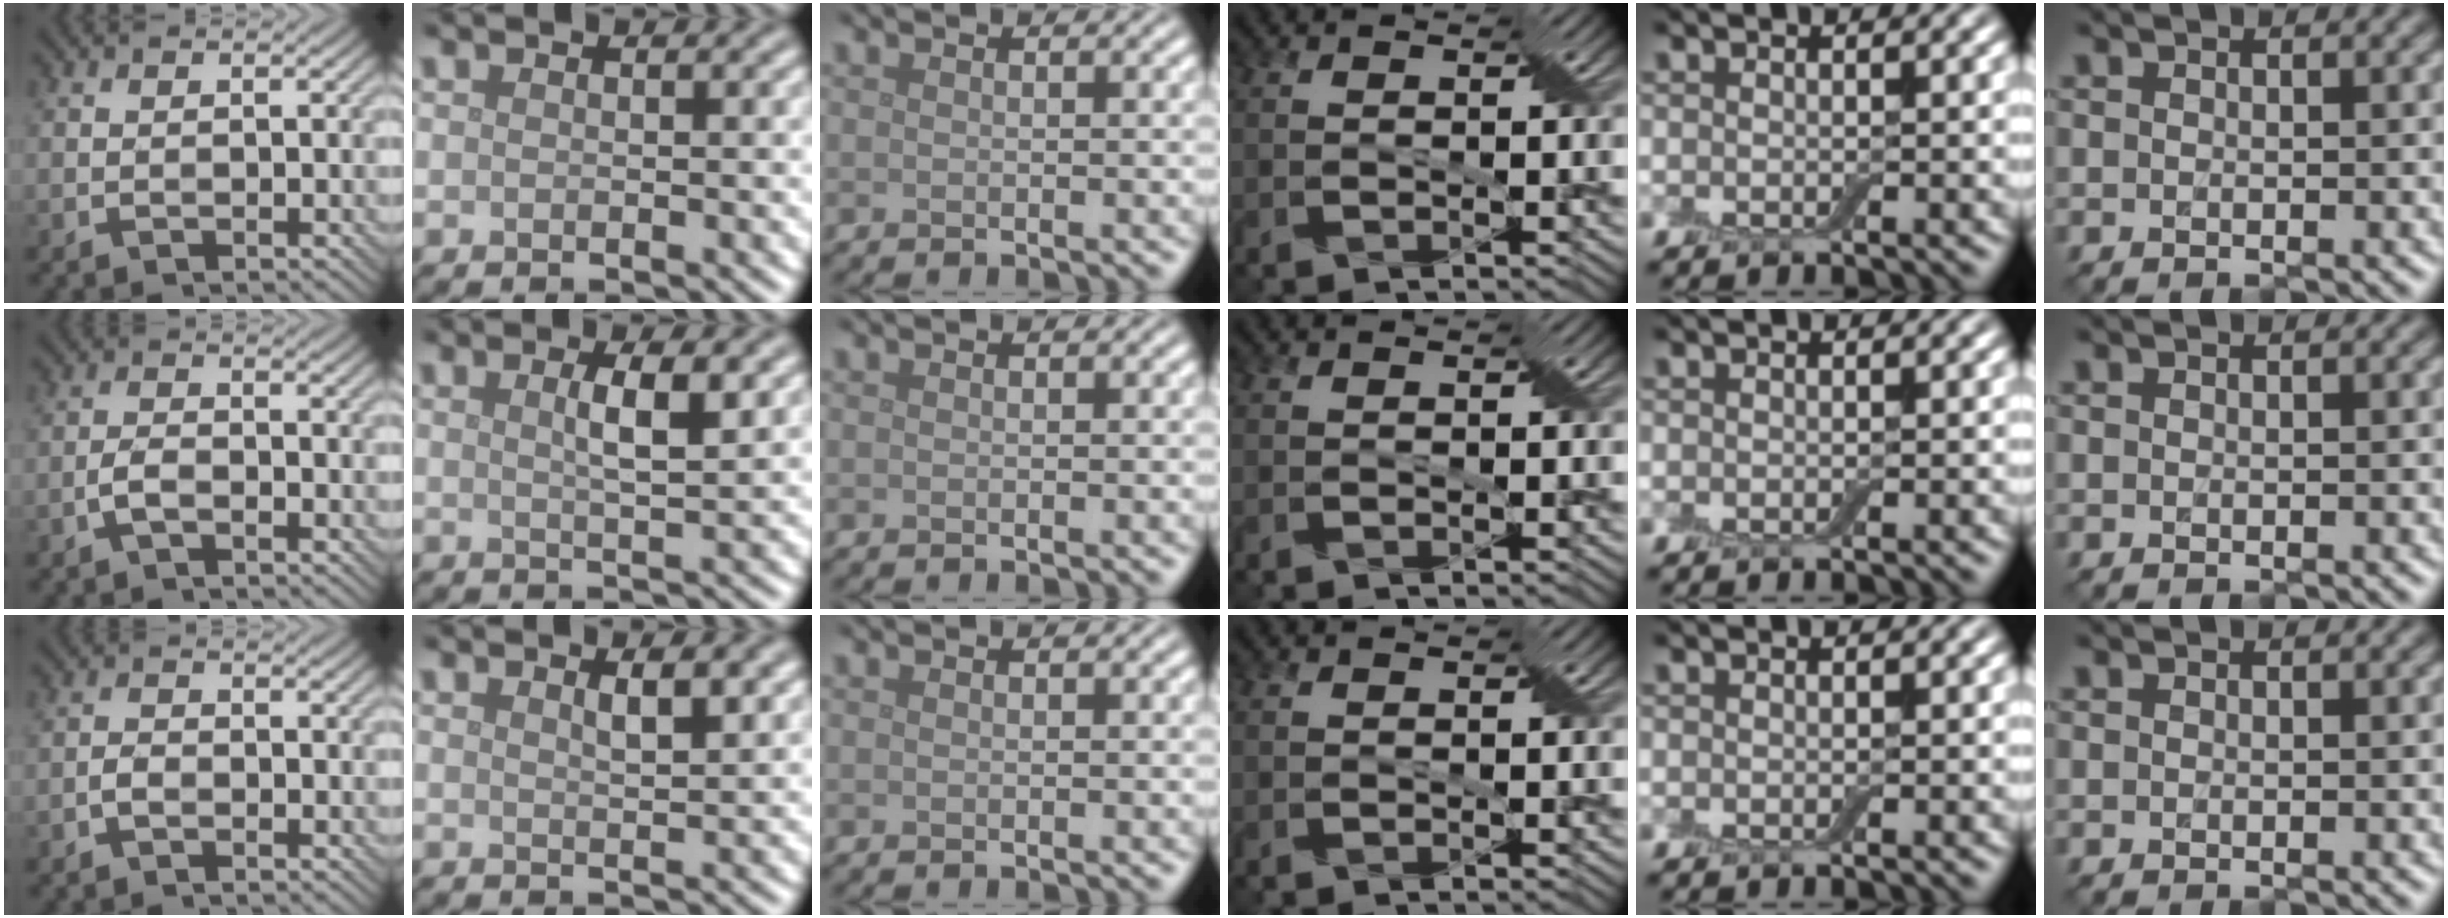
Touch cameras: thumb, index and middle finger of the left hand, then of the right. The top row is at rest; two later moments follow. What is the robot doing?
{"motion": "squeeze", "object": "air blower"}